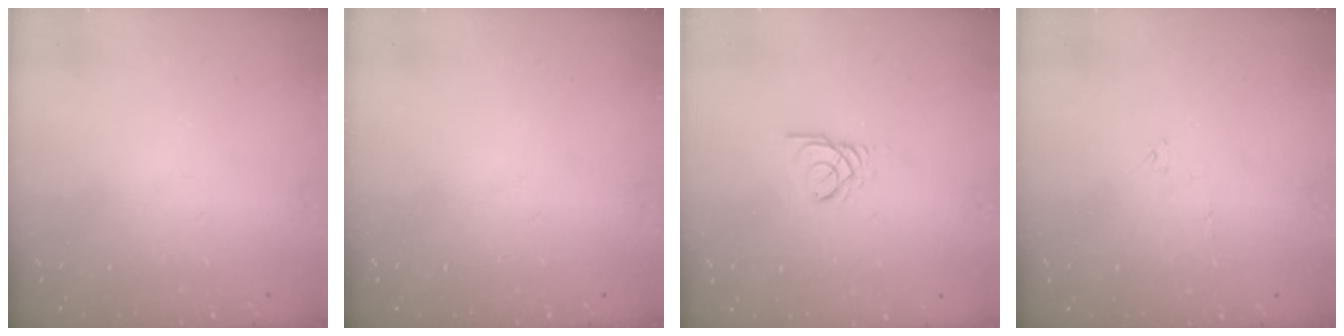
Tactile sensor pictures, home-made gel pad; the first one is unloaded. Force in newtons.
{"total": 0.0}
{"total": 2.4, "press": 2.4, "slide": 0.4}
{"total": 4.7, "press": 4.7, "slide": 0.2}